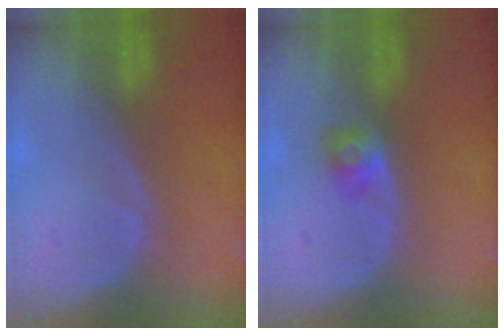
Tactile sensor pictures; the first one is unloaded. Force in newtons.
{"total": 2.6, "press": 2.4, "slide": 0.9}